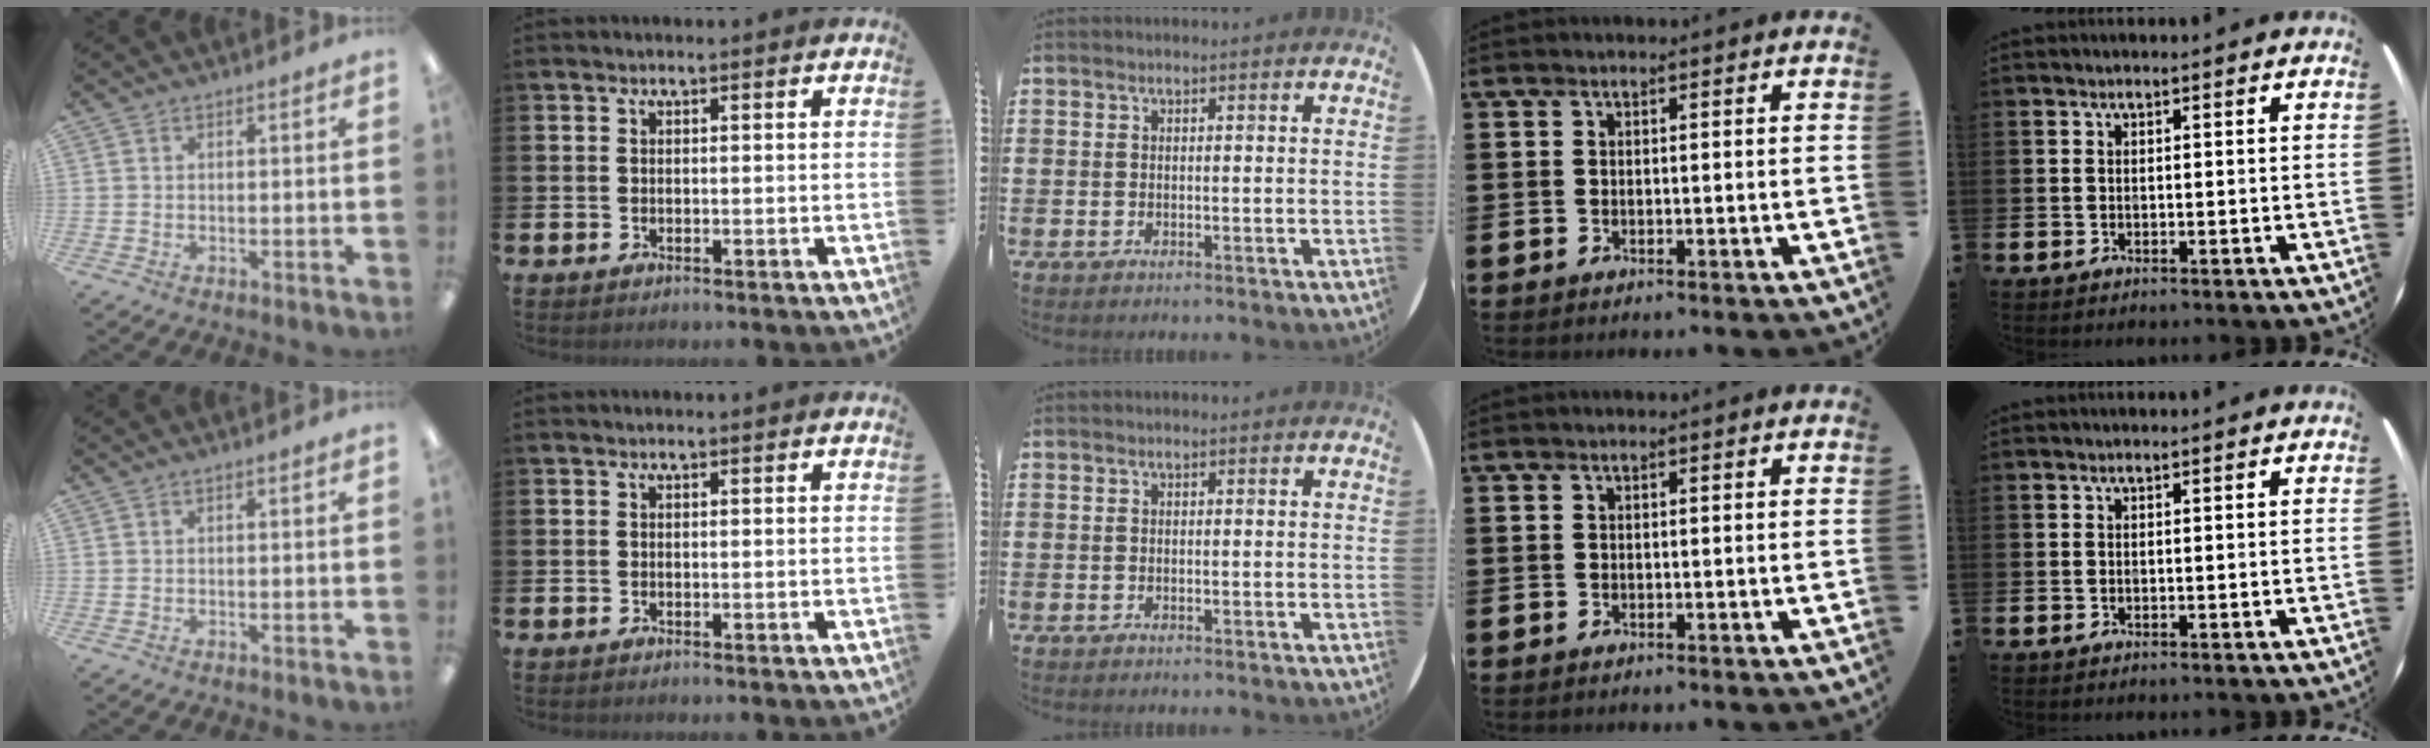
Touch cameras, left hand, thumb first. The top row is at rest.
{}